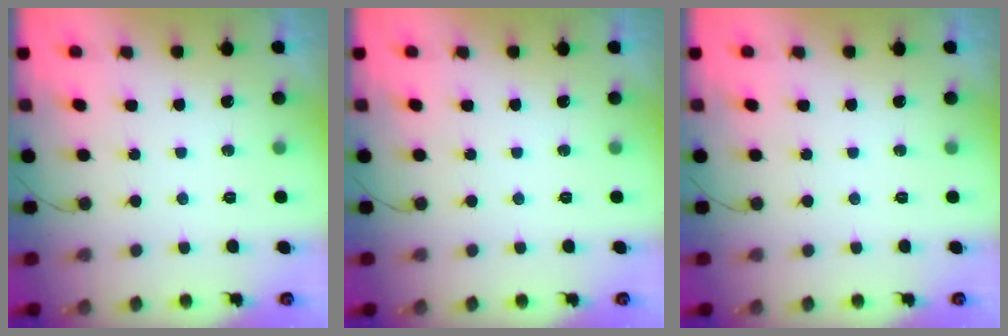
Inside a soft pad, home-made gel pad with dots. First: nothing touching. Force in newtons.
{"total": 0.0}
{"total": 0.0}